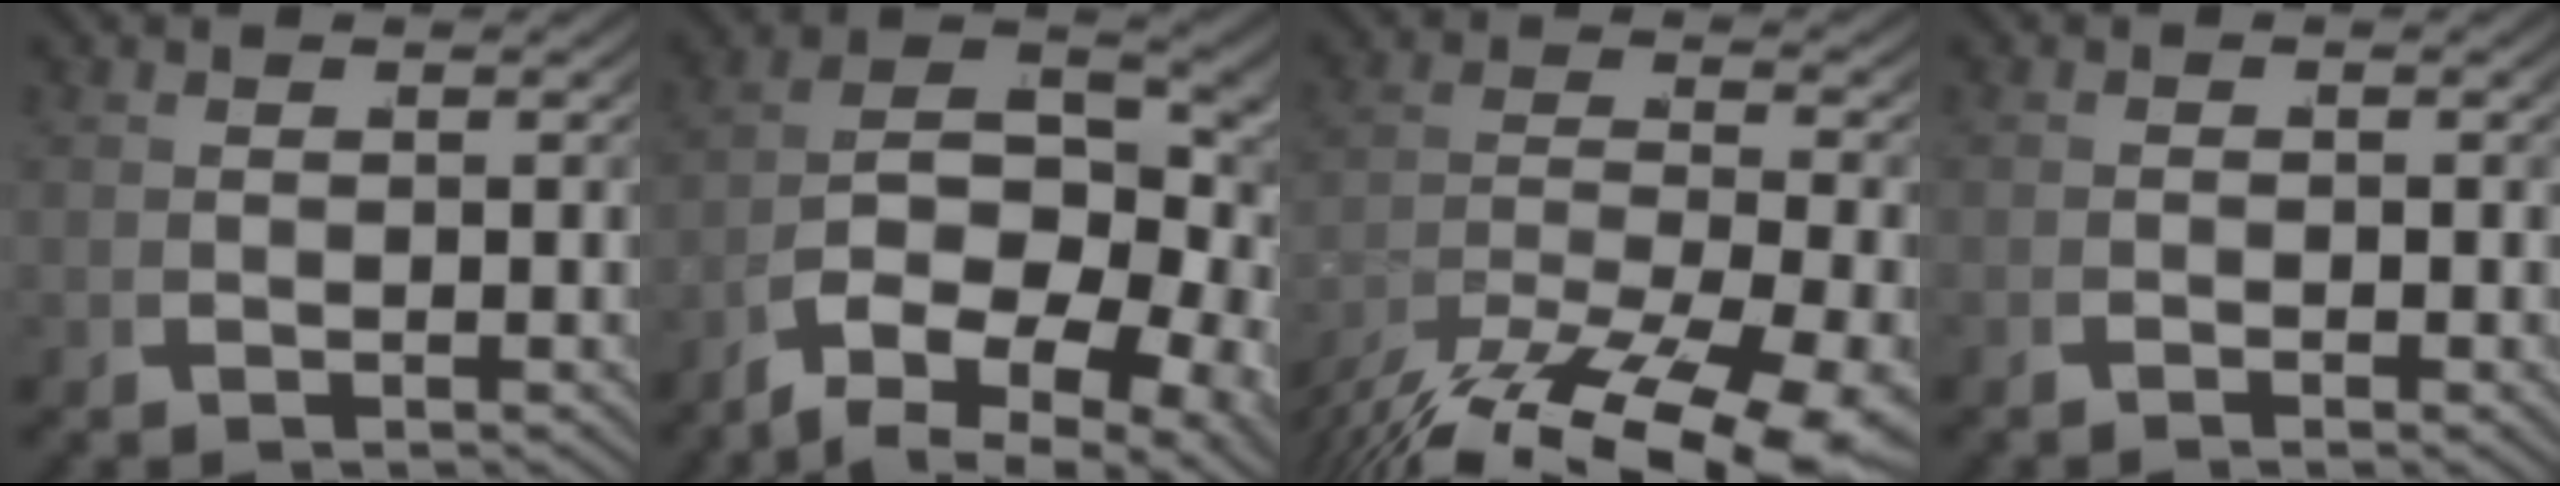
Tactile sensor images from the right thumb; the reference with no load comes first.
{"total": 18.1, "force": [-1.9, 12.8, 12.6], "torque": [-0.225, -0.045, -0.036]}
{"total": 12.6, "force": [-6.9, 6.4, 8.4], "torque": [-0.168, -0.059, -0.083]}
{"total": 0.6, "force": [-0.4, -0.4, 0.0], "torque": [0.001, 0.003, -0.016]}